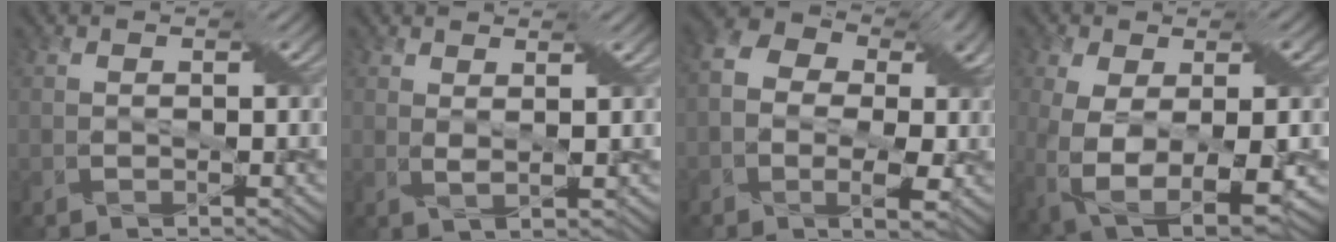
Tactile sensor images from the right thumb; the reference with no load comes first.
{"total": 2.0, "force": [1.2, 0.2, 1.5], "torque": [-0.036, 0.000, 0.023]}
{"total": 10.2, "force": [-0.1, 7.1, 7.3], "torque": [-0.148, 0.000, -0.005]}
{"total": 11.0, "force": [-2.4, 5.8, 9.0], "torque": [-0.199, -0.030, -0.028]}